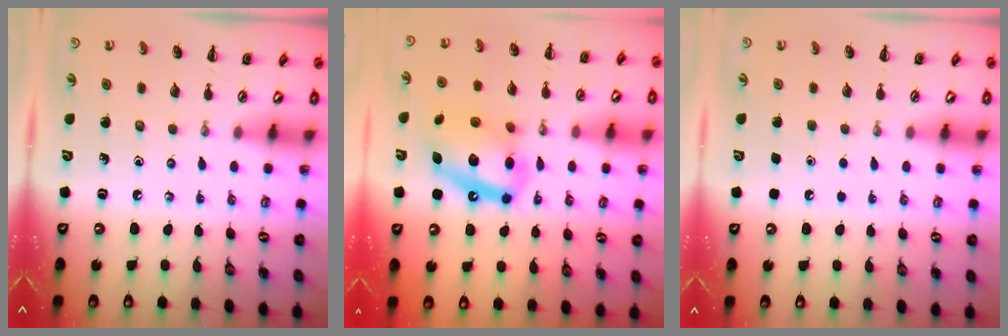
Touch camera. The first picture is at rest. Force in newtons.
{"total": 15.3, "press": 14.9, "slide": 3.3}
{"total": 1.7, "press": 1.7, "slide": 0.1}